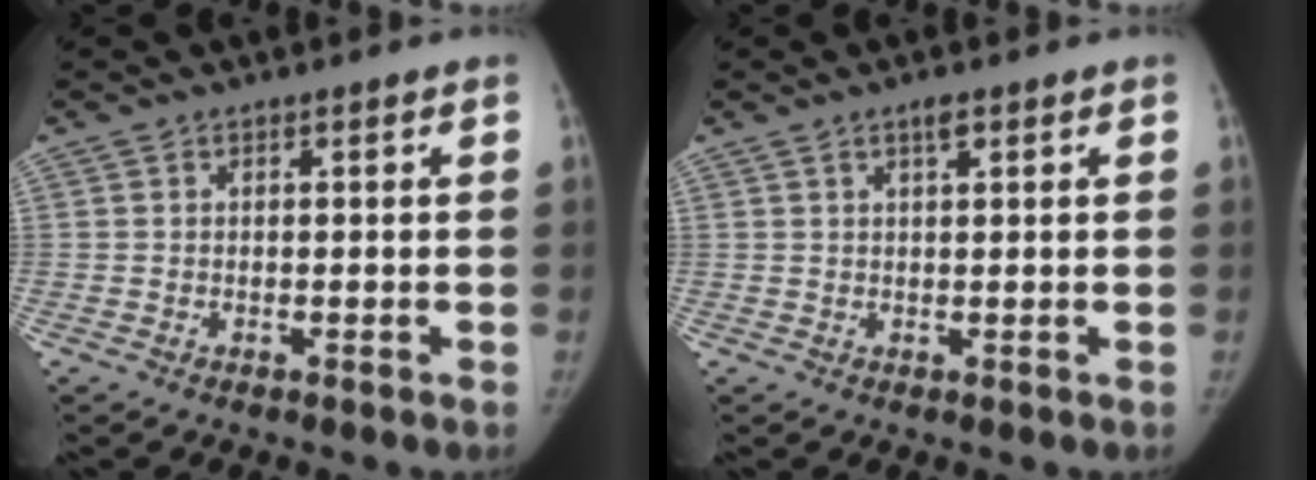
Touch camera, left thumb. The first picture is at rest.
{"total": 1.9, "force": [1.1, 0.5, 1.5], "torque": [-0.025, -0.001, 0.019]}